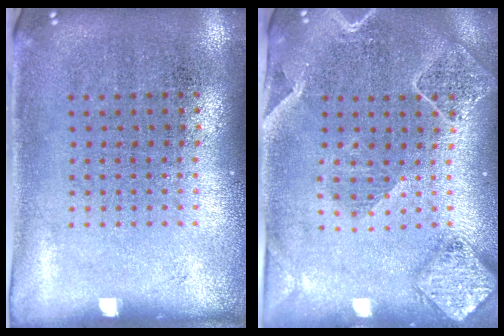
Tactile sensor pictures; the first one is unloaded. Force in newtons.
{"total": 2.3, "press": 2.1, "slide": 0.9}